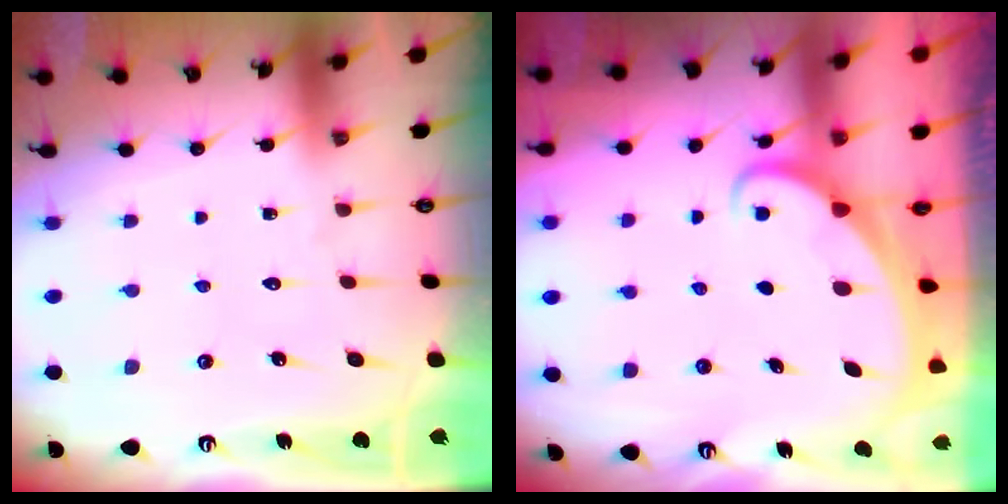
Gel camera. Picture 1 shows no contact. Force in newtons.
{"total": 2.3, "press": 2.3, "slide": 0.2}